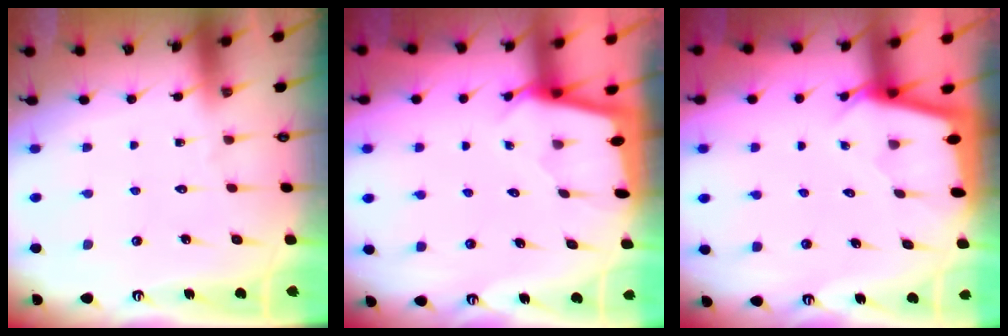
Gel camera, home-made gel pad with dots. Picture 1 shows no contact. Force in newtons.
{"total": 1.8, "press": 1.7, "slide": 0.2}
{"total": 2.4, "press": 2.4, "slide": 0.2}